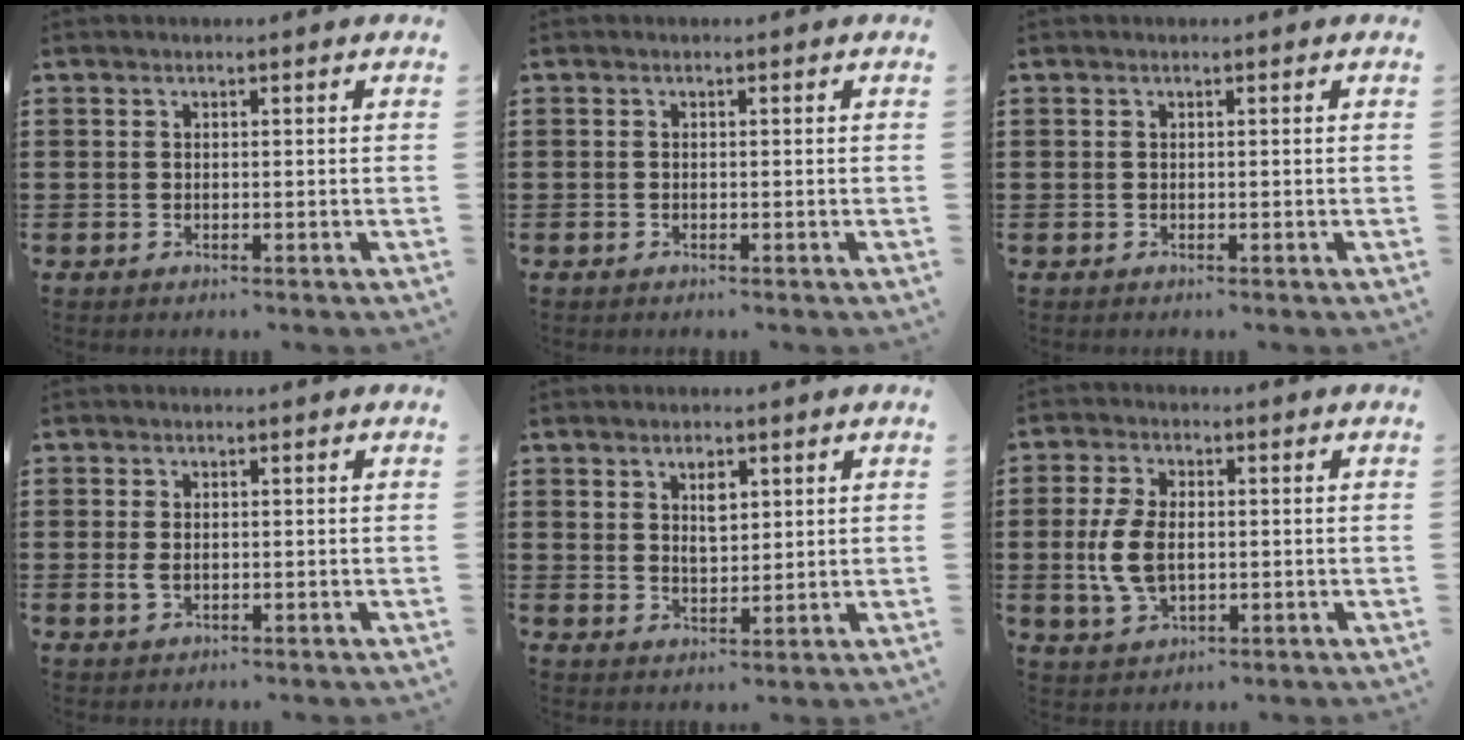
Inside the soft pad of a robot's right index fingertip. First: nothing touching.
{"total": 0.0}
{"total": 0.0}
{"total": 2.0, "force": [-0.1, 1.2, 1.5], "torque": [-0.039, 0.001, -0.004]}
{"total": 3.3, "force": [1.5, 1.7, 2.4], "torque": [-0.037, -0.001, 0.023]}
{"total": 7.0, "force": [-0.3, 4.0, 5.7], "torque": [-0.141, -0.001, -0.013]}